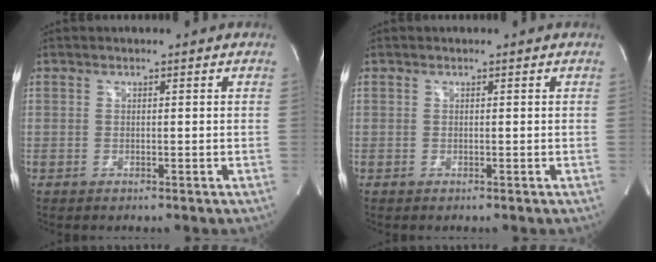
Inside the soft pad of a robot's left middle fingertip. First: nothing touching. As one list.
[{"total": 0.0}]